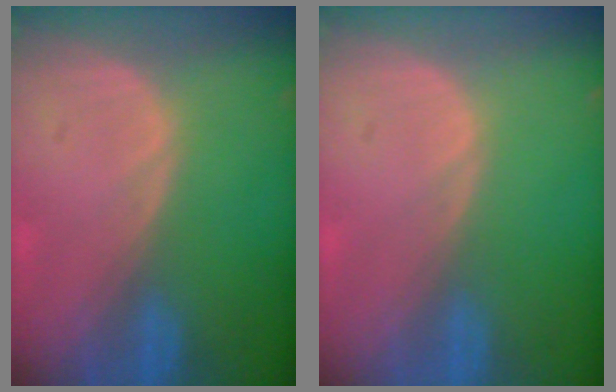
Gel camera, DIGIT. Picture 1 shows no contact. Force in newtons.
{"total": 0.0}